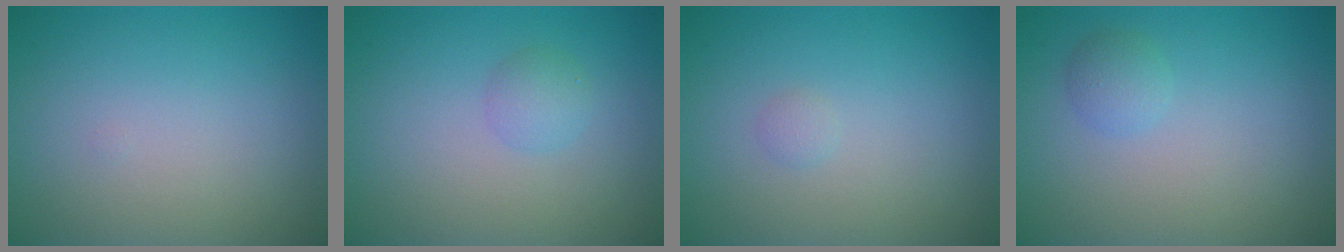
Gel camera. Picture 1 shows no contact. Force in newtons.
{"total": 1.4, "press": 1.4, "slide": 0.1}
{"total": 0.5, "press": 0.5, "slide": 0.0}
{"total": 1.3, "press": 1.3, "slide": 0.1}